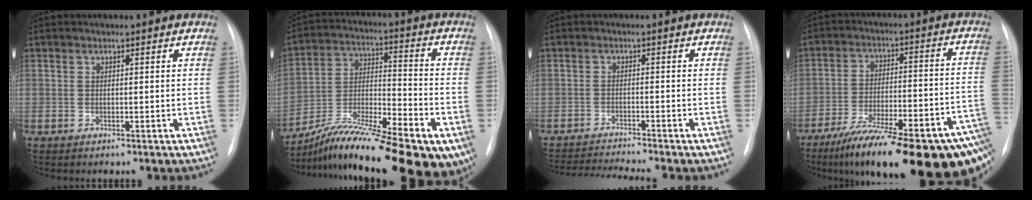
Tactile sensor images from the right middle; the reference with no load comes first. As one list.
[{"total": 23.5, "force": [-17.3, 5.0, 15.0], "torque": [-0.221, 0.005, -0.282]}, {"total": 6.5, "force": [-6.0, -1.9, 1.7], "torque": [-0.030, -0.017, -0.100]}, {"total": 27.3, "force": [-18.1, 4.7, 19.8], "torque": [-0.220, -0.010, -0.265]}]